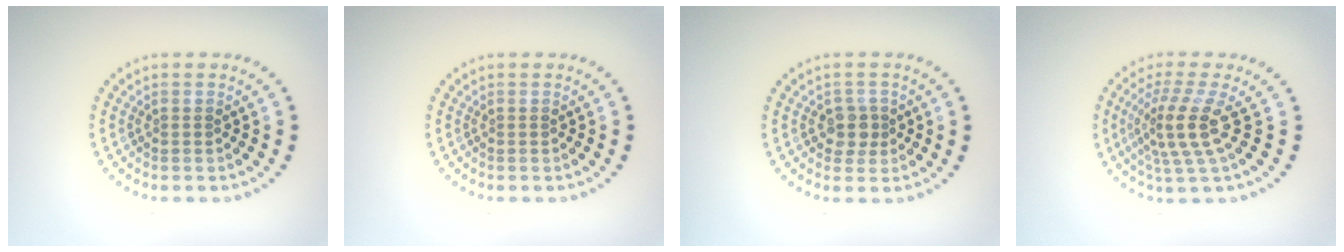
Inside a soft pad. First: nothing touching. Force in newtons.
{"total": 0.0}
{"total": 2.0, "press": 1.8, "slide": 0.8}
{"total": 4.1, "press": 3.1, "slide": 2.6}